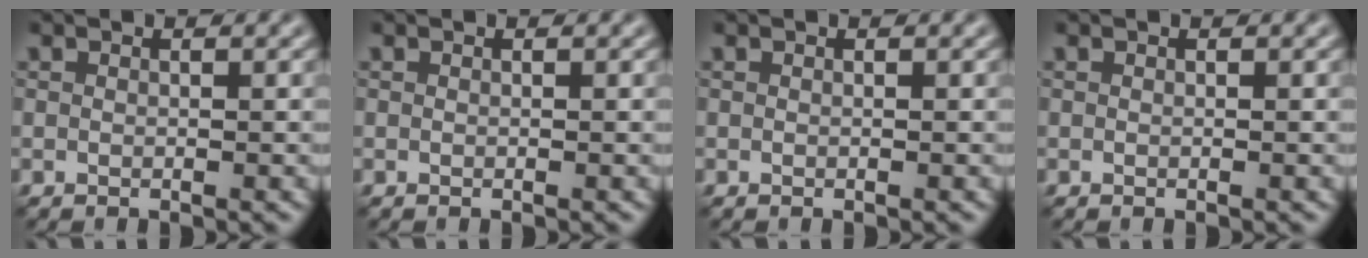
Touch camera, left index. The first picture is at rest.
{"total": 0.0}
{"total": 0.0}
{"total": 0.0}